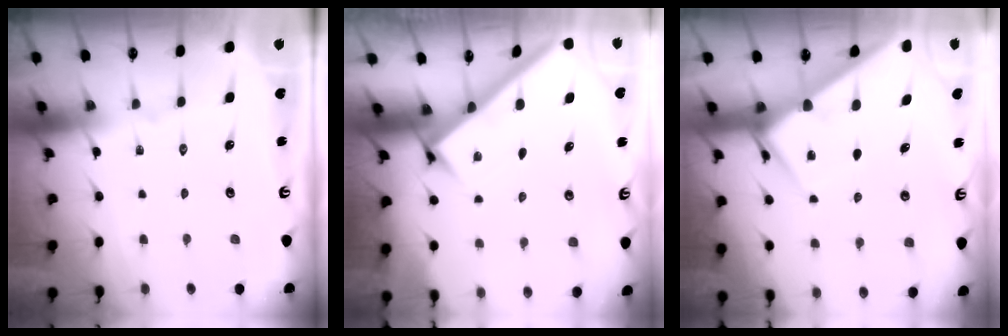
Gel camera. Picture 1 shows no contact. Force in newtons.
{"total": 2.8, "press": 2.7, "slide": 0.4}
{"total": 5.5, "press": 5.5, "slide": 0.5}